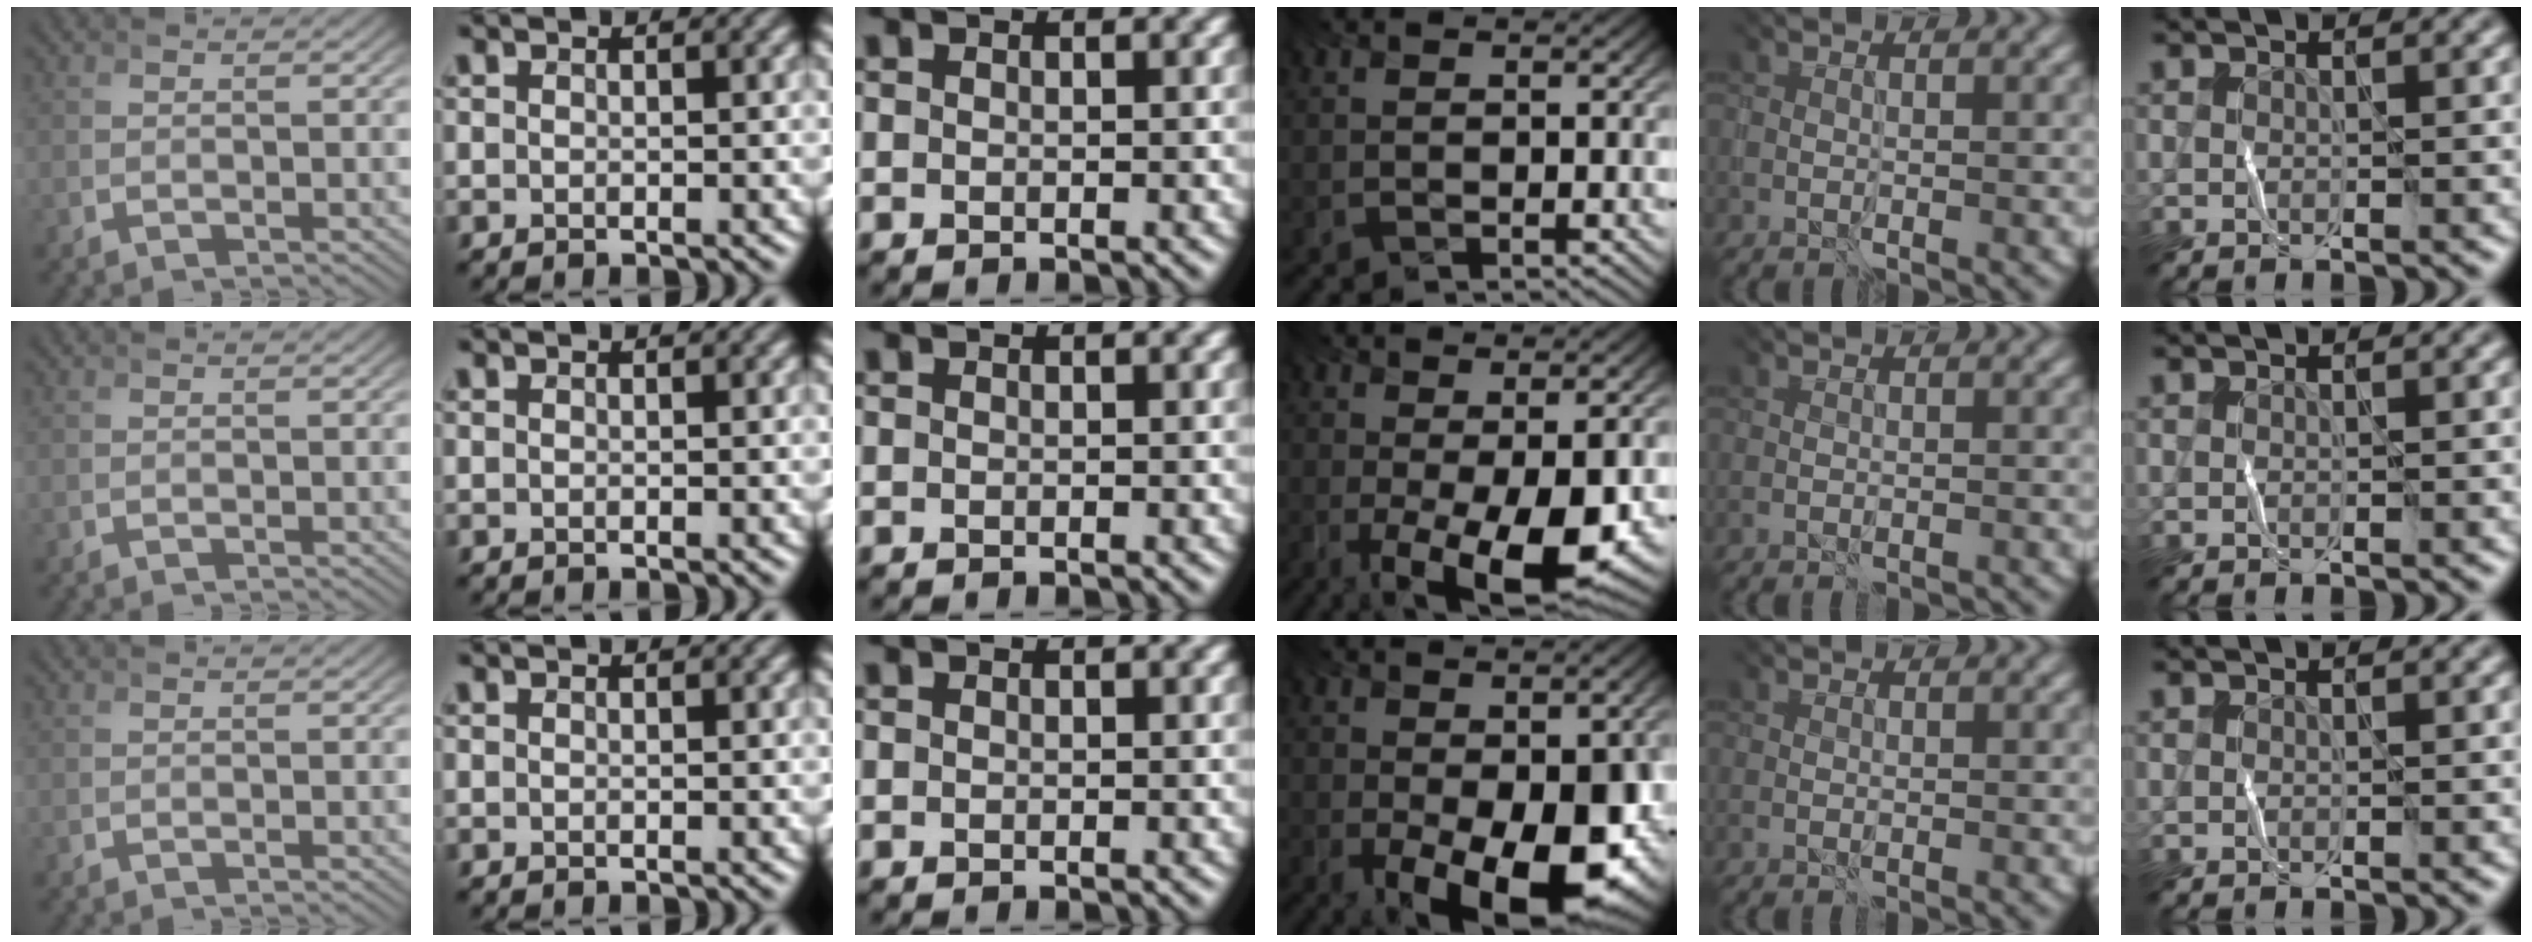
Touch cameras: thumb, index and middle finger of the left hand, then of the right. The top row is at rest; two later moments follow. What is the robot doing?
{"motion": "fold", "object": "bandana"}